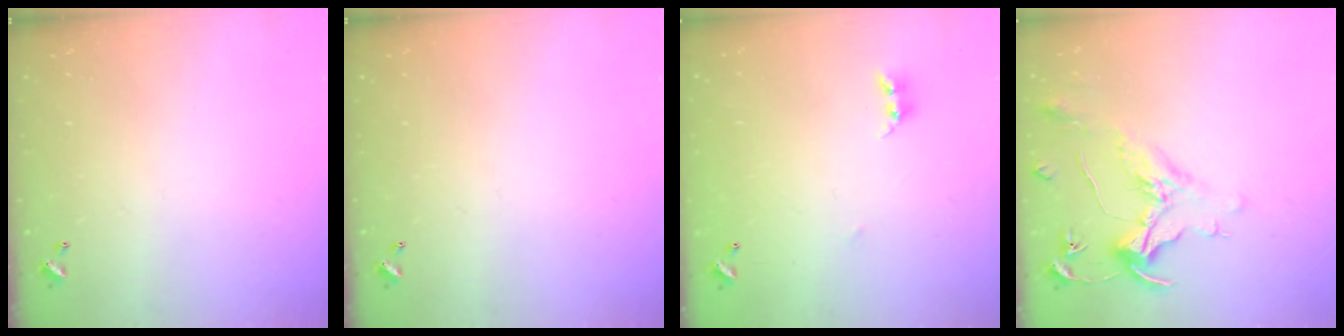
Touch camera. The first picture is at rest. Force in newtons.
{"total": 0.0}
{"total": 5.1, "press": 5.0, "slide": 0.5}
{"total": 1.6, "press": 1.4, "slide": 0.7}